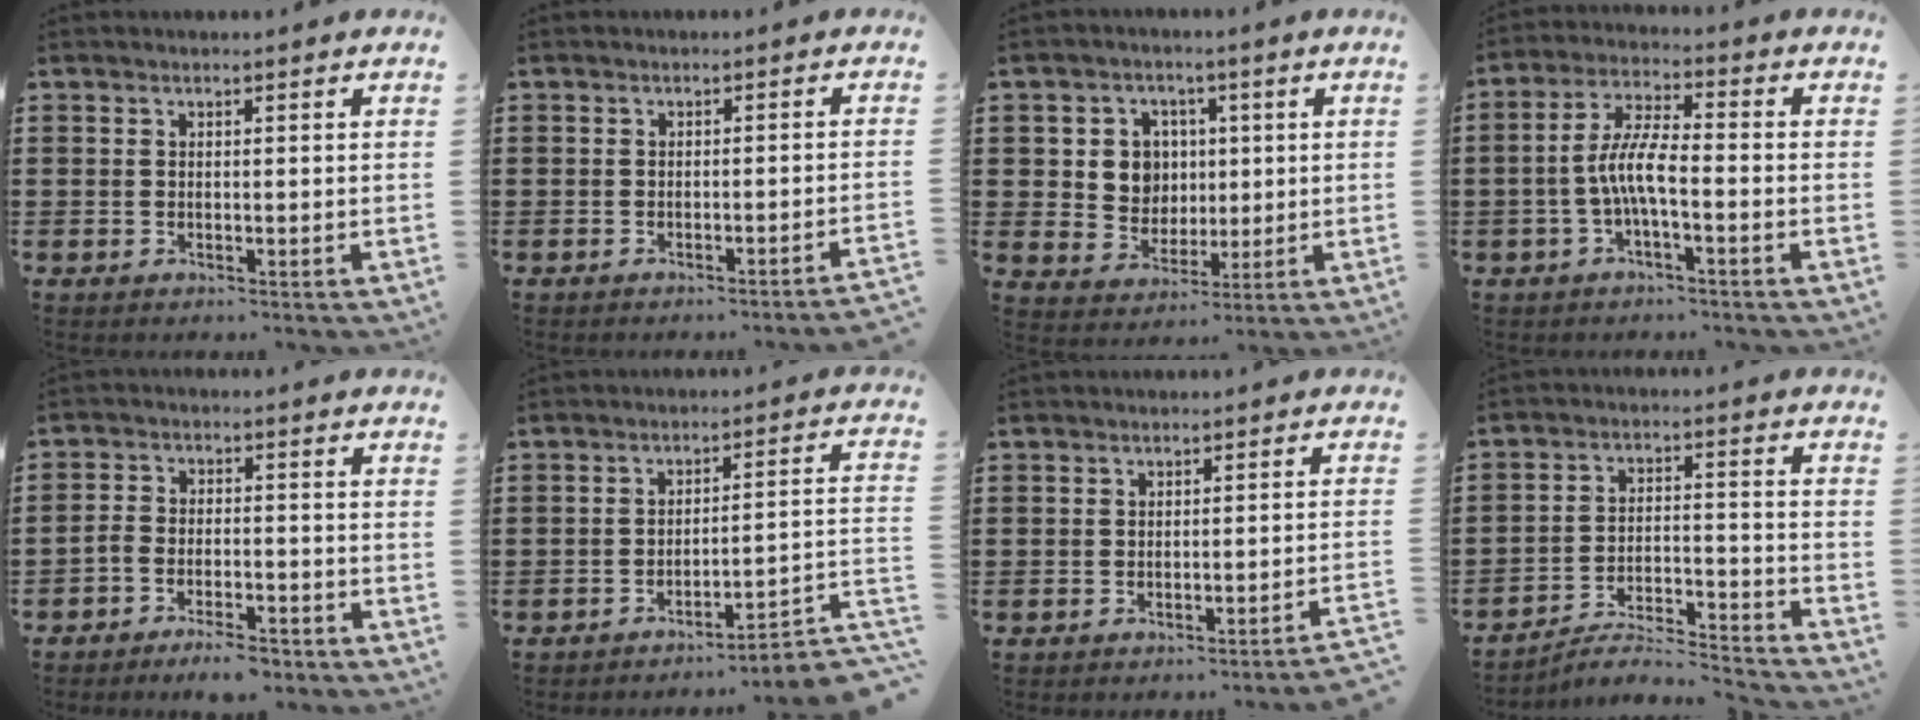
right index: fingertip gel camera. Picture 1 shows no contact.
{"total": 1.4, "force": [-1.1, -0.3, 0.7], "torque": [-0.012, -0.001, -0.022]}
{"total": 6.4, "force": [1.3, 5.9, 2.1], "torque": [-0.061, 0.016, 0.022]}
{"total": 6.6, "force": [-2.0, 1.5, 6.2], "torque": [-0.142, -0.008, -0.045]}
{"total": 4.6, "force": [-4.3, 0.9, 1.3], "torque": [-0.023, 0.010, -0.085]}
{"total": 4.5, "force": [-3.7, 0.0, 2.5], "torque": [-0.043, -0.022, -0.077]}
{"total": 1.7, "force": [-1.4, -0.4, 0.9], "torque": [-0.016, -0.002, -0.028]}
{"total": 4.4, "force": [-4.1, 0.4, 1.5], "torque": [-0.031, -0.007, -0.086]}